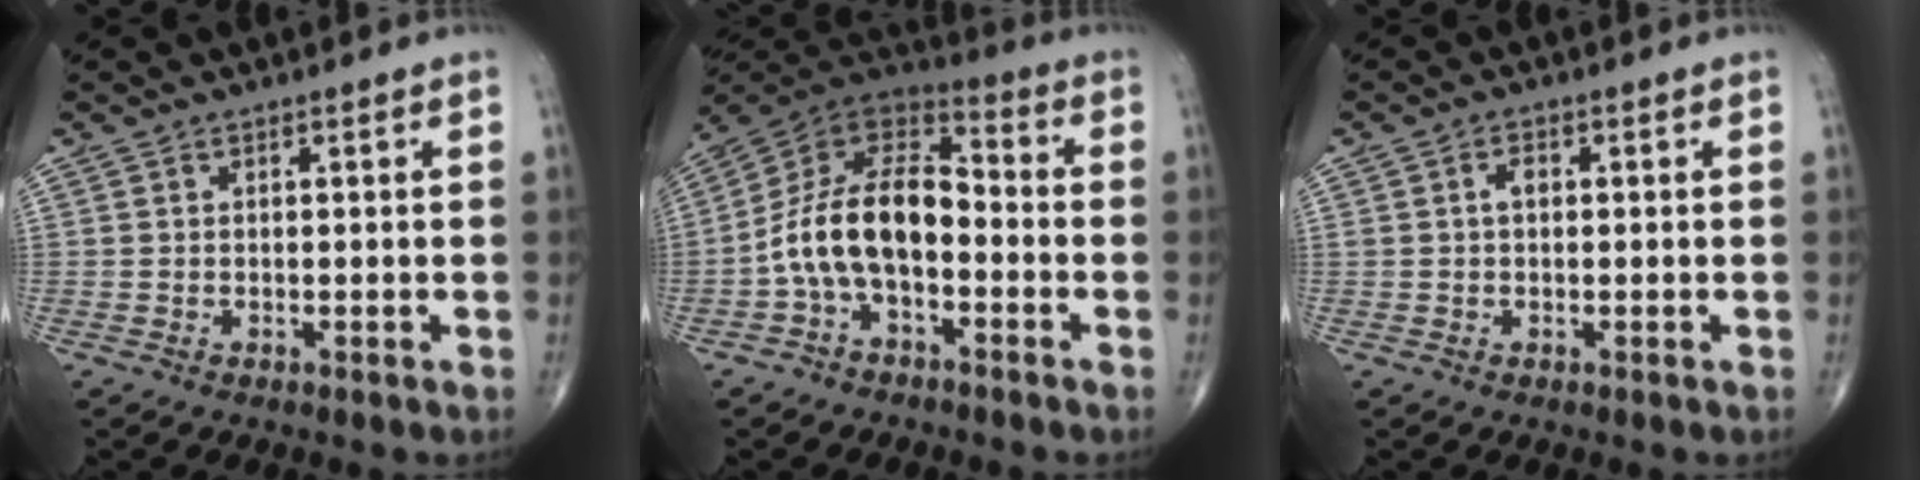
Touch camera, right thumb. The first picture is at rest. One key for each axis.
{"total": 14.5, "fx": -3.5, "fy": 8.1, "fz": 11.5, "tx": -0.199, "ty": 0.060, "tz": -0.074}
{"total": 2.8, "fx": 0.4, "fy": 1.7, "fz": 2.1, "tx": -0.038, "ty": 0.010, "tz": 0.007}